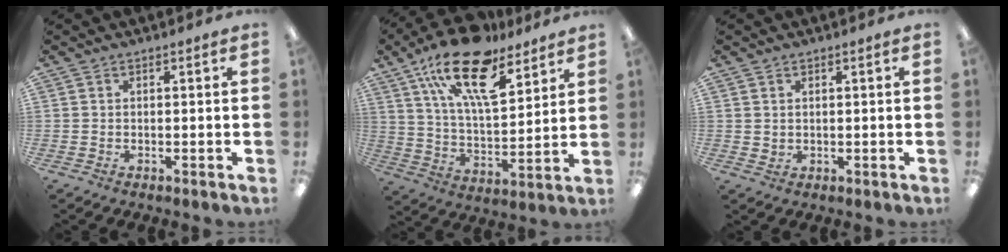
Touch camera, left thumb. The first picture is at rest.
{"total": 21.3, "force": [13.5, 8.8, 13.9], "torque": [-0.233, -0.068, 0.234]}
{"total": 1.3, "force": [1.0, 0.9, 0.2], "torque": [0.004, -0.001, 0.016]}